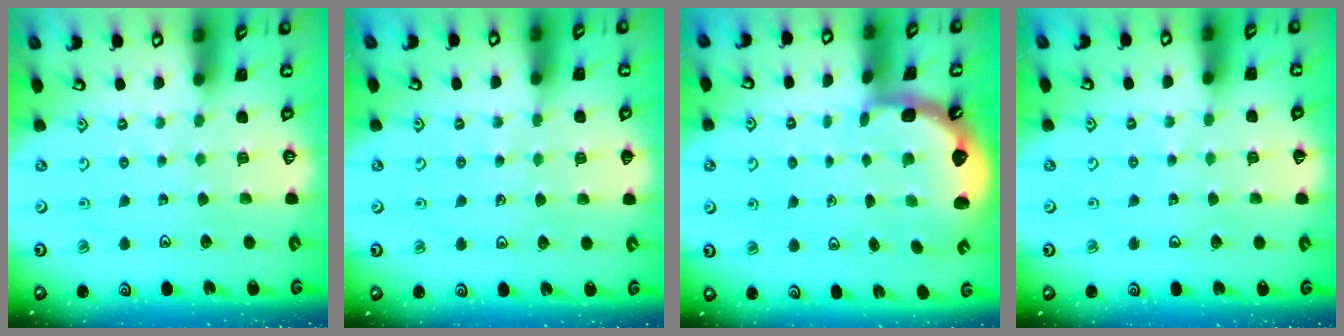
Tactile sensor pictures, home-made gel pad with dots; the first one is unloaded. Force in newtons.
{"total": 5.3, "press": 4.8, "slide": 2.2}
{"total": 2.5, "press": 1.6, "slide": 1.9}
{"total": 2.9, "press": 2.9, "slide": 0.3}